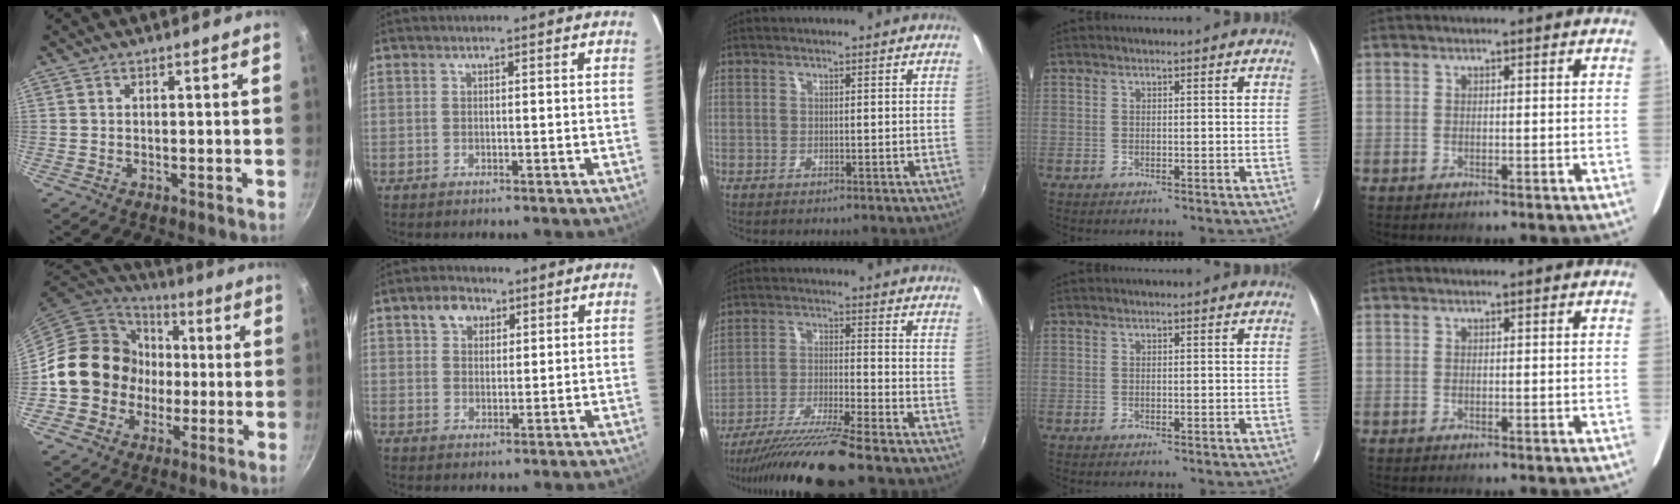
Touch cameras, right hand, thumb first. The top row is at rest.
{"thumb": {"total": 16.7, "force": [-0.6, 15.2, 6.9], "torque": [-0.086, 0.031, -0.012]}, "index": {"total": 4.6, "force": [2.3, 3.4, 2.1], "torque": [-0.031, 0.015, 0.042]}, "middle": {"total": 13.5, "force": [-11.6, -1.5, 6.8], "torque": [-0.138, -0.026, -0.207]}}